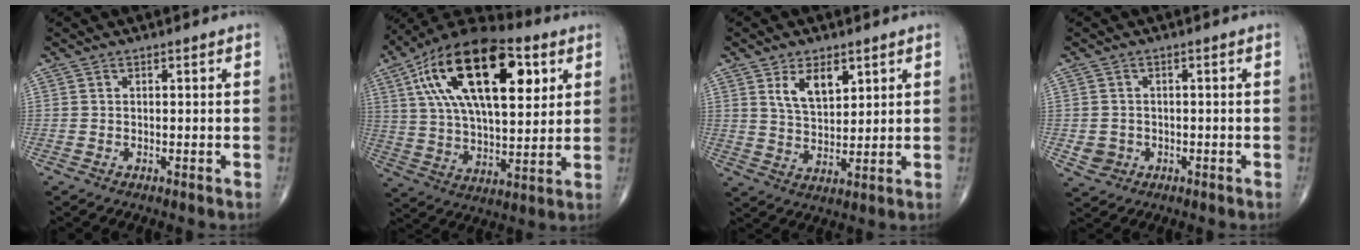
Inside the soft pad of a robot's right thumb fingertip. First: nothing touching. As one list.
[{"total": 26.7, "force": [9.6, 12.3, 21.7], "torque": [-0.372, -0.007, 0.158]}, {"total": 7.4, "force": [3.7, 3.8, 5.1], "torque": [-0.074, -0.025, 0.072]}, {"total": 4.0, "force": [-0.9, 3.6, 1.6], "torque": [-0.019, 0.002, -0.007]}]